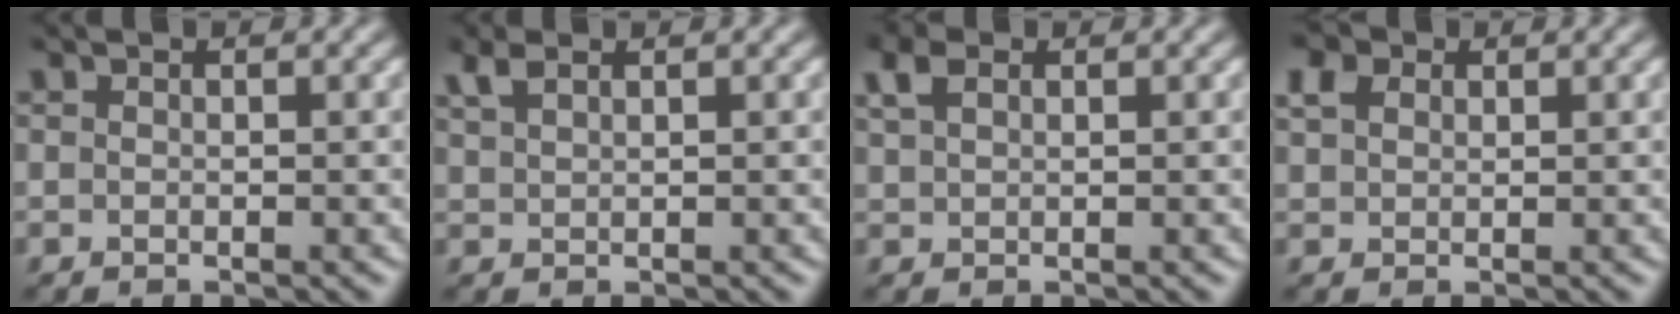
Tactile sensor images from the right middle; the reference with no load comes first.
{"total": 1.7, "force": [1.3, 0.6, 0.9], "torque": [-0.022, 0.001, 0.028]}
{"total": 2.3, "force": [1.3, 1.3, 1.4], "torque": [-0.035, 0.006, 0.027]}
{"total": 2.3, "force": [1.3, 1.7, 0.9], "torque": [-0.027, 0.005, 0.024]}